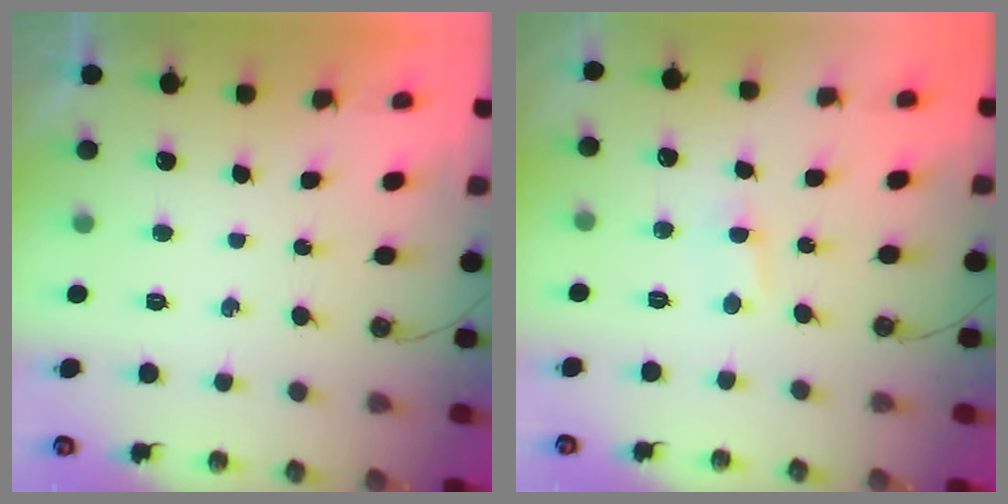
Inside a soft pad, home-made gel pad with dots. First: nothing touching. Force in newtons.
{"total": 6.8, "press": 1.7, "slide": 6.6}